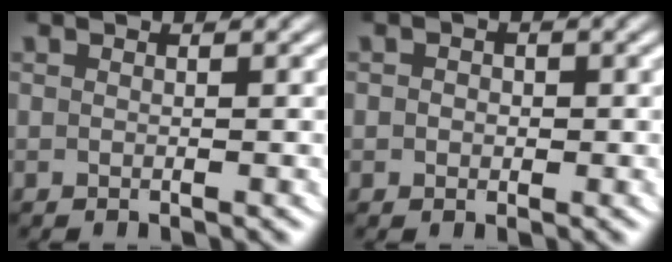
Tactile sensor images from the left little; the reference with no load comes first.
{"total": 1.1, "force": [-0.3, 1.0, 0.4], "torque": [-0.008, -0.007, -0.005]}